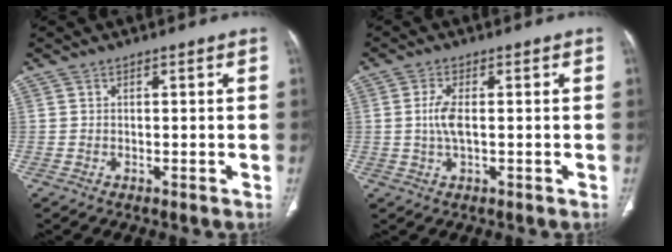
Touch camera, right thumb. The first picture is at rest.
{"total": 3.9, "force": [0.1, 1.5, 3.7], "torque": [-0.090, 0.002, 0.001]}